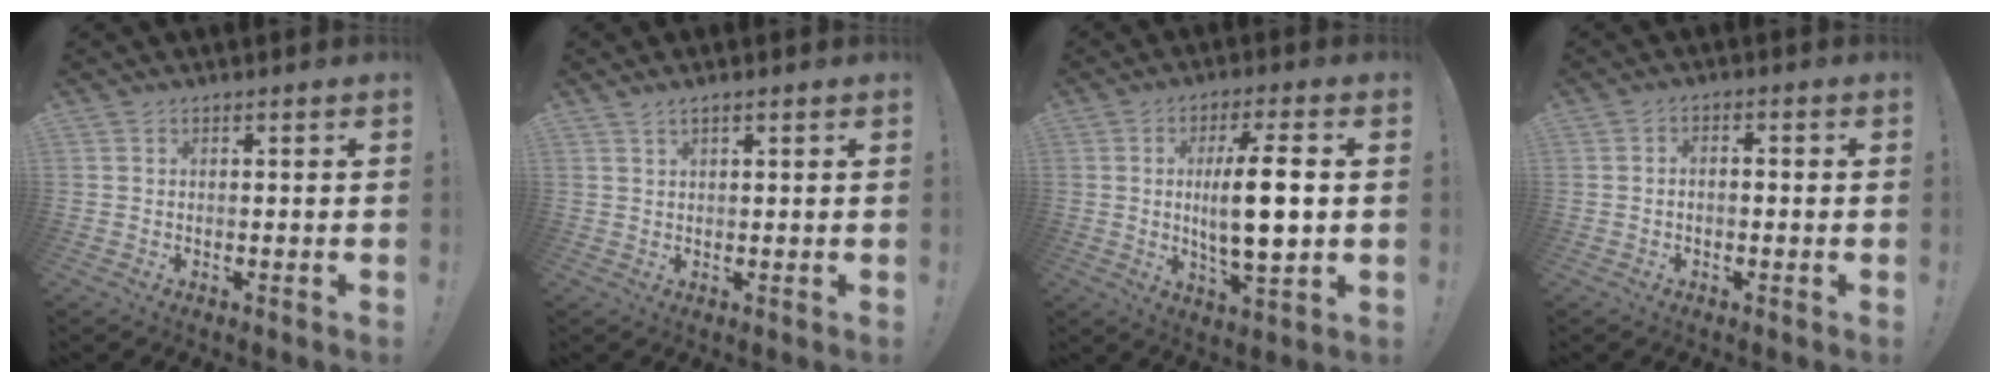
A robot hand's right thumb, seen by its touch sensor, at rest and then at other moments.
{"total": 2.0, "force": [1.3, 0.5, 1.4], "torque": [-0.035, 0.002, 0.025]}
{"total": 12.7, "force": [1.0, 2.9, 12.3], "torque": [-0.215, -0.006, 0.004]}
{"total": 2.0, "force": [-1.4, 0.9, 1.1], "torque": [-0.017, 0.007, -0.026]}